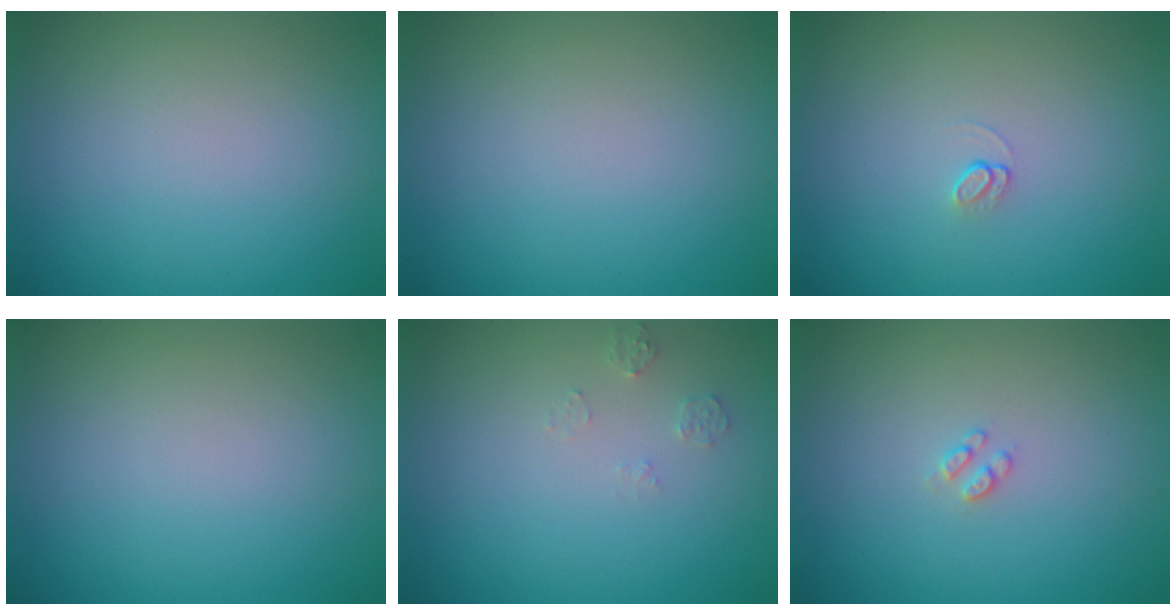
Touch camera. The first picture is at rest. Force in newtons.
{"total": 0.0}
{"total": 0.8, "press": 0.5, "slide": 0.7}
{"total": 0.0}
{"total": 1.1, "press": 1.1, "slide": 0.1}
{"total": 1.0, "press": 0.9, "slide": 0.2}